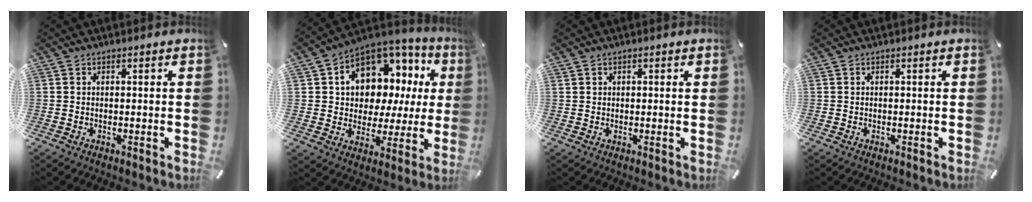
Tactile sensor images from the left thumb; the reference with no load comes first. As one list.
[{"total": 10.5, "force": [4.8, 8.7, 3.5], "torque": [-0.061, -0.054, 0.092]}, {"total": 0.5, "force": [0.3, 0.3, 0.3], "torque": [-0.005, 0.002, 0.006]}, {"total": 0.0}]